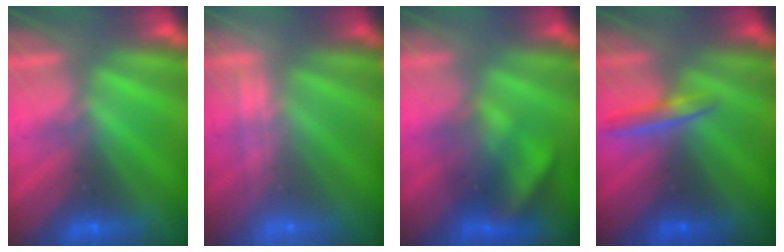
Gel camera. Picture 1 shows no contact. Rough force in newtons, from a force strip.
{"total": 2.2}
{"total": 3.6}
{"total": 1.7}